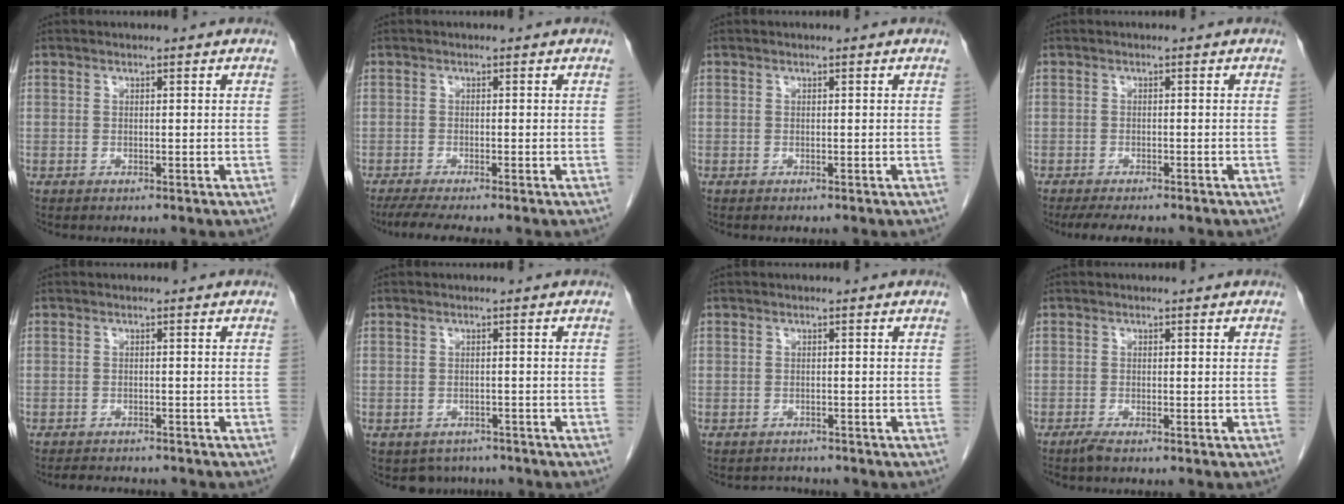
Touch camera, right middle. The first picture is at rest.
{"total": 4.8, "force": [-3.8, -0.3, 2.8], "torque": [-0.044, -0.012, -0.065]}
{"total": 1.2, "force": [-1.0, -0.1, 0.6], "torque": [-0.005, 0.003, -0.009]}
{"total": 7.2, "force": [-6.1, 1.5, 3.5], "torque": [-0.047, -0.009, -0.088]}
{"total": 5.7, "force": [-5.3, 1.1, 1.9], "torque": [-0.027, -0.005, -0.073]}
{"total": 4.3, "force": [-3.7, 2.2, 0.2], "torque": [0.000, 0.006, -0.046]}
{"total": 1.8, "force": [-1.6, 0.5, -0.5], "torque": [0.005, -0.004, -0.026]}
{"total": 1.1, "force": [-0.9, -0.1, 0.6], "torque": [-0.018, -0.003, -0.020]}